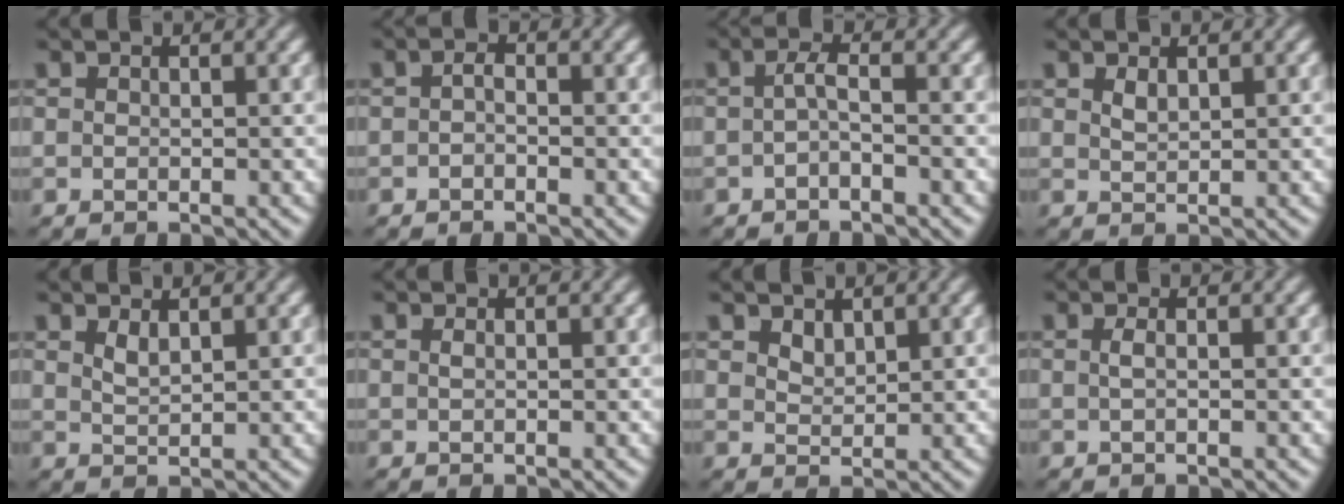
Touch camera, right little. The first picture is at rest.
{"total": 0.8, "force": [-0.6, 0.0, 0.5], "torque": [0.000, -0.004, -0.008]}
{"total": 1.4, "force": [-0.7, -0.3, 1.2], "torque": [-0.018, -0.003, -0.011]}
{"total": 0.9, "force": [0.5, -0.6, 0.4], "torque": [-0.003, -0.010, 0.022]}
{"total": 1.2, "force": [0.9, -0.6, 0.5], "torque": [-0.002, -0.008, 0.027]}
{"total": 0.8, "force": [-0.3, -0.7, 0.1], "torque": [-0.001, -0.005, 0.000]}
{"total": 1.5, "force": [1.5, -0.1, 0.4], "torque": [-0.001, -0.010, 0.037]}
{"total": 1.0, "force": [-0.4, -0.9, 0.4], "torque": [-0.009, -0.006, -0.002]}